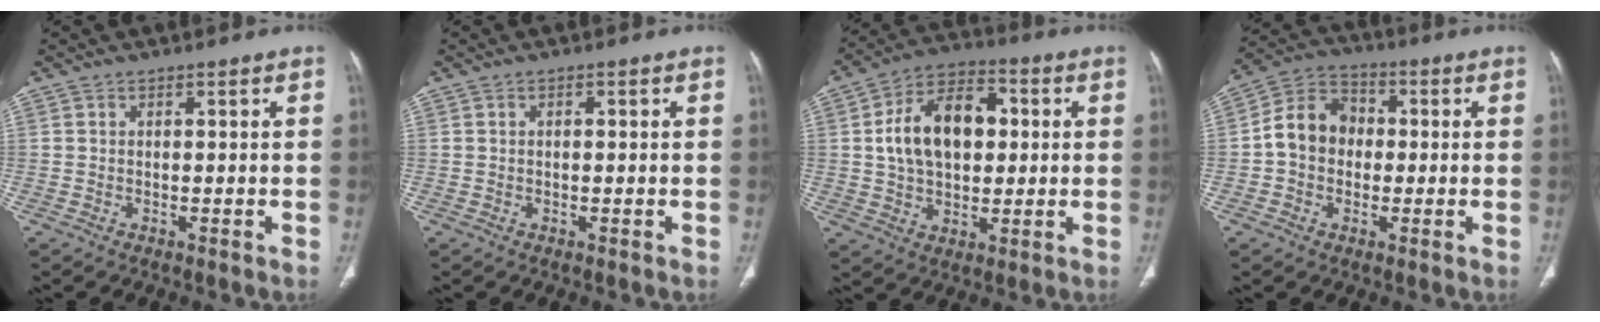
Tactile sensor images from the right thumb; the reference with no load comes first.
{"total": 0.7, "force": [0.1, 0.3, 0.7], "torque": [-0.014, 0.004, 0.004]}
{"total": 15.8, "force": [2.2, 10.2, 11.8], "torque": [-0.177, 0.018, 0.031]}
{"total": 10.1, "force": [-0.3, 8.2, 5.8], "torque": [-0.085, 0.032, -0.018]}